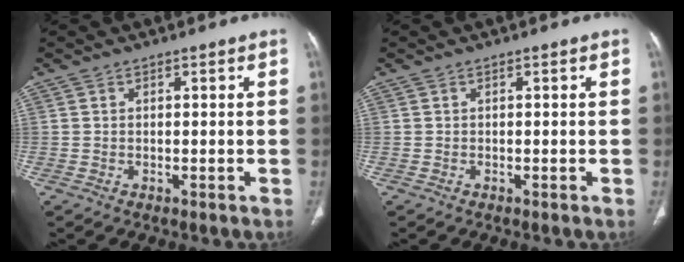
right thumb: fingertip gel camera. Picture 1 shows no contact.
{"total": 0.0}